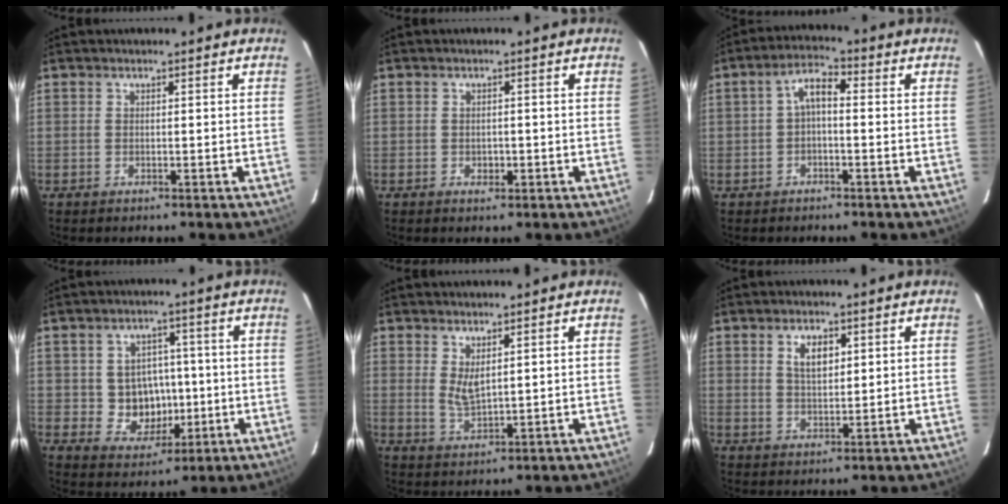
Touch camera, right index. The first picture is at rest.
{"total": 1.7, "force": [-0.8, 1.3, 0.7], "torque": [-0.012, 0.002, -0.009]}
{"total": 4.1, "force": [-0.7, 1.7, 3.6], "torque": [-0.072, 0.017, -0.013]}
{"total": 7.9, "force": [-0.7, 7.3, 3.0], "torque": [-0.065, 0.017, 0.006]}
{"total": 3.5, "force": [1.5, 1.2, 2.9], "torque": [-0.053, -0.009, 0.032]}
{"total": 5.4, "force": [2.2, 2.6, 4.2], "torque": [-0.074, 0.004, 0.044]}